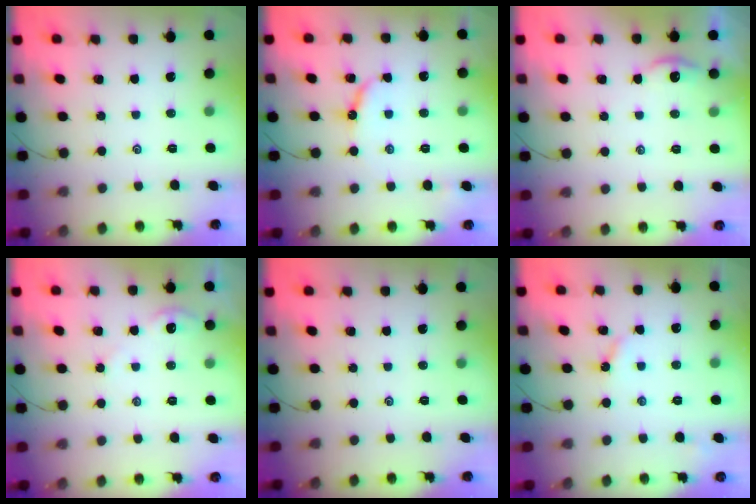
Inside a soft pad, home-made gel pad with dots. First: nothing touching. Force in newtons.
{"total": 8.0, "press": 8.0, "slide": 0.7}
{"total": 4.6, "press": 4.5, "slide": 0.3}
{"total": 2.4, "press": 2.4, "slide": 0.4}
{"total": 0.0}
{"total": 3.7, "press": 3.6, "slide": 0.5}